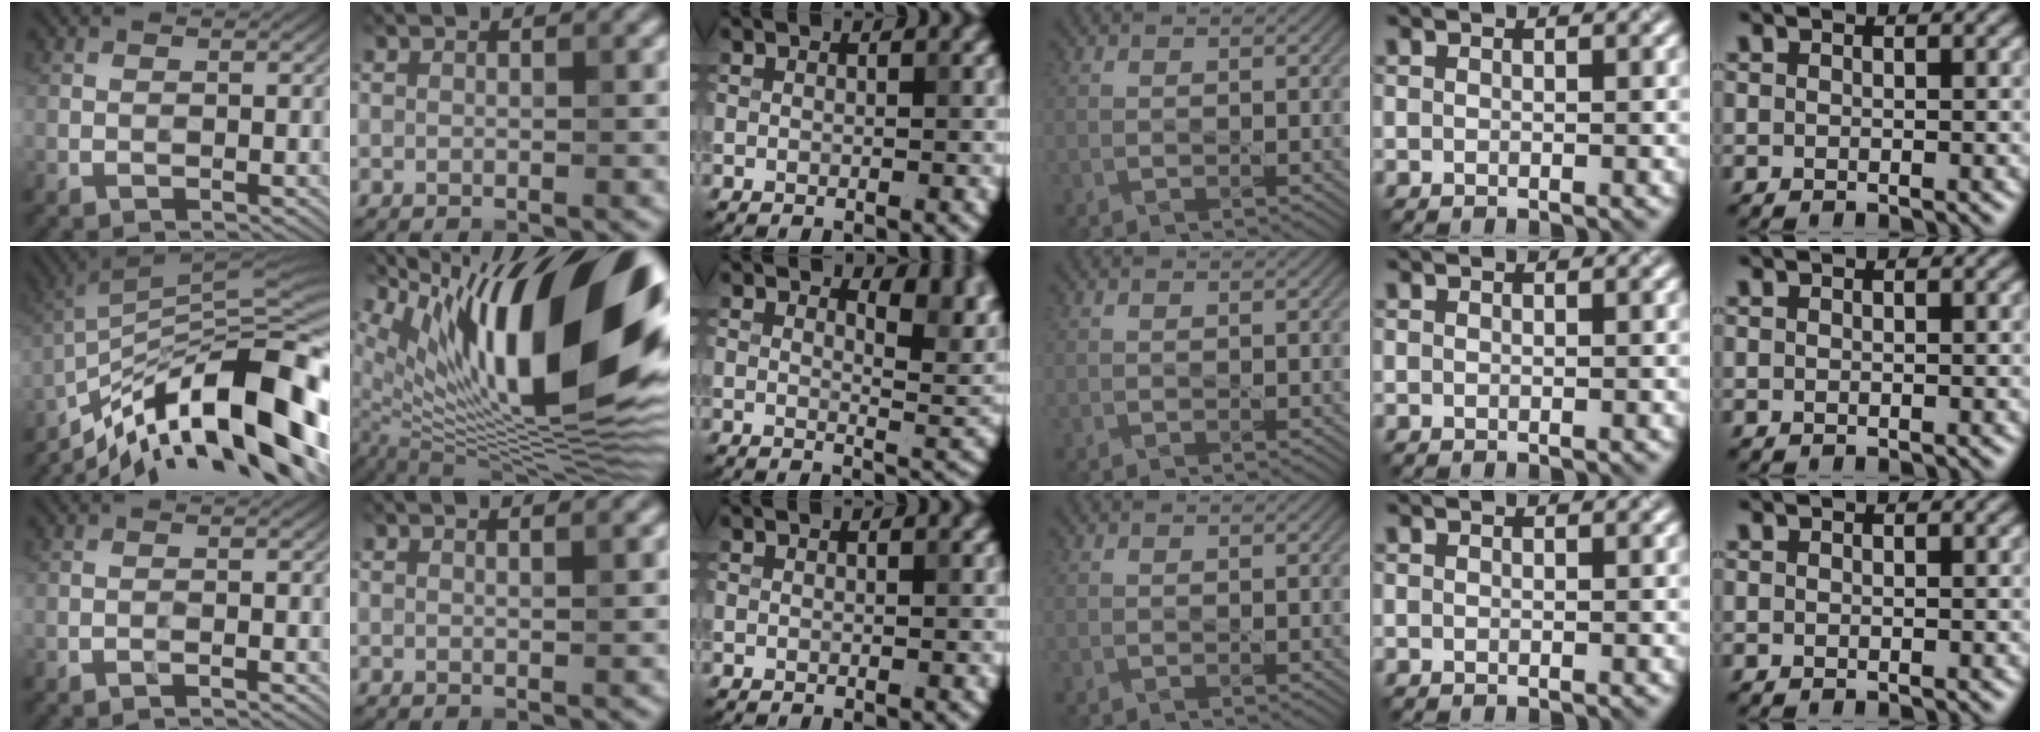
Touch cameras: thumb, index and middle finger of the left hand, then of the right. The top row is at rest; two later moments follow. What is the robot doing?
{"motion": "dispense", "object": "syringe"}